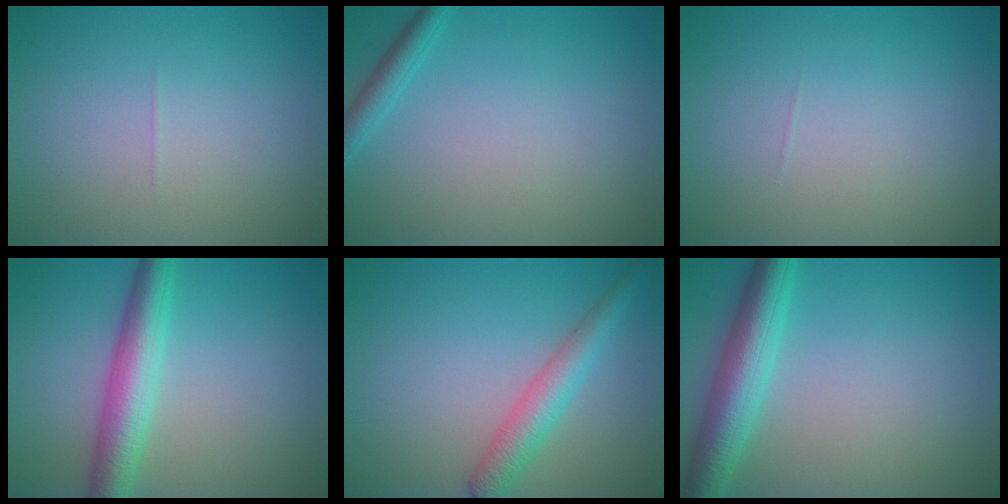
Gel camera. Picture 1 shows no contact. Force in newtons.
{"total": 1.8, "press": 1.8, "slide": 0.1}
{"total": 0.0}
{"total": 4.9, "press": 4.9, "slide": 0.0}
{"total": 3.5, "press": 3.5, "slide": 0.1}
{"total": 5.5, "press": 5.5, "slide": 0.2}